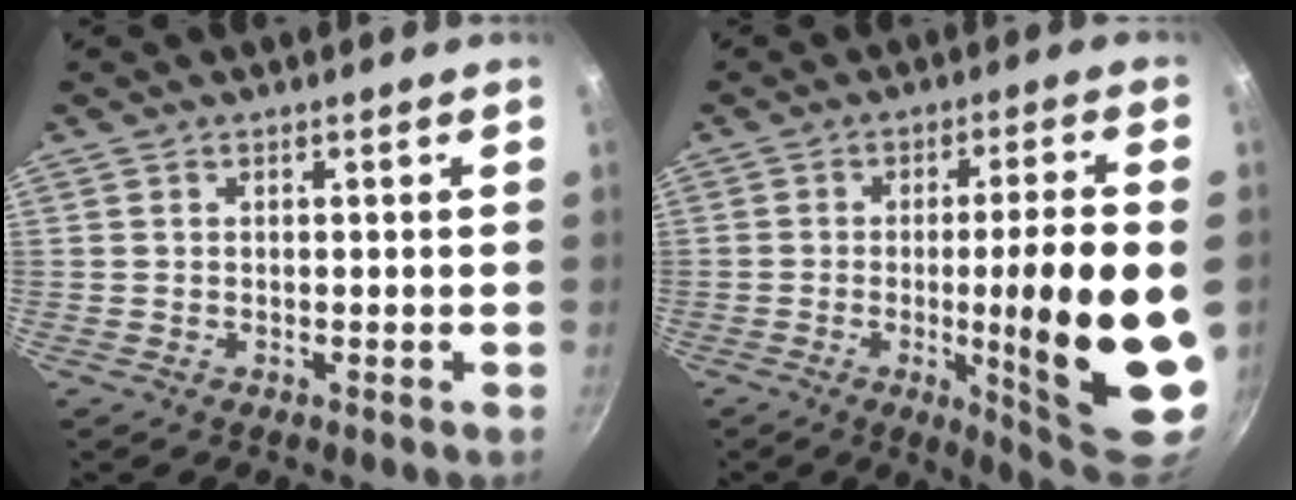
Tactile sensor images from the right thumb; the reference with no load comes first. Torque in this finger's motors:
{"motor_torque": [1.91, 3.10, 1.88, -0.28, 0.40]}